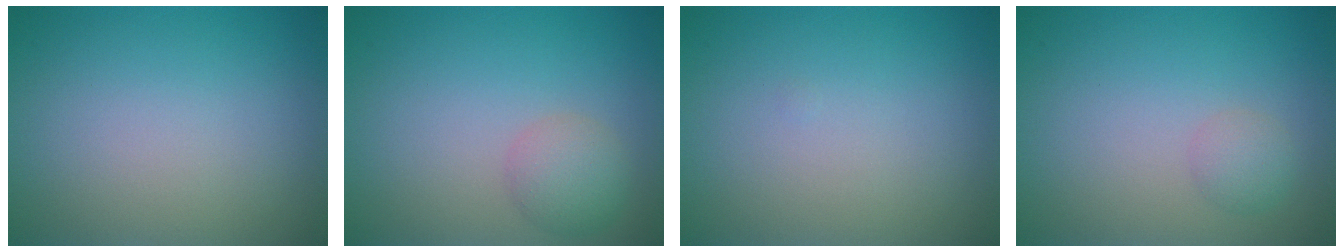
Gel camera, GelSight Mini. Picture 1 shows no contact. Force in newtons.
{"total": 2.5, "press": 2.5, "slide": 0.1}
{"total": 0.0}
{"total": 1.4, "press": 1.4, "slide": 0.1}